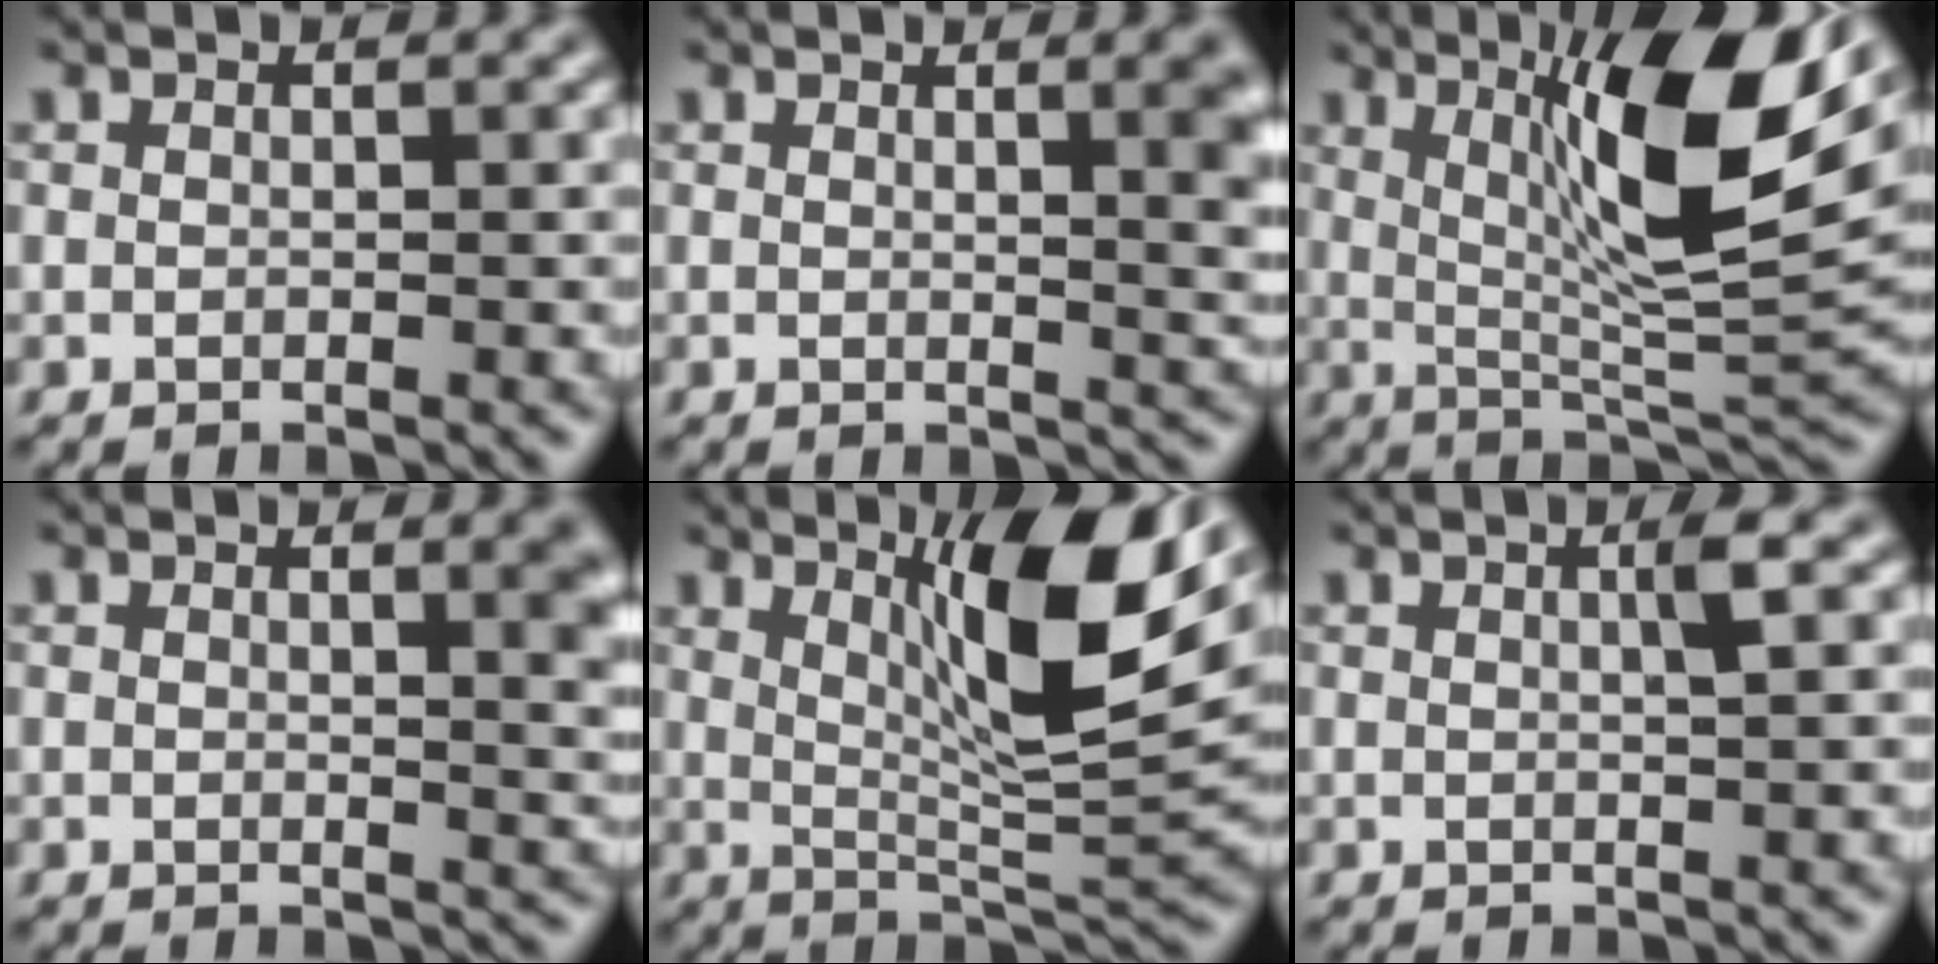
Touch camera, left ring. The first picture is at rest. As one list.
[{"total": 6.5, "force": [1.8, 2.5, 5.6], "torque": [-0.022, 0.012, 0.027]}, {"total": 11.4, "force": [4.0, 2.4, 10.4], "torque": [-0.166, -0.001, 0.079]}, {"total": 5.2, "force": [1.7, 2.1, 4.4], "torque": [-0.015, 0.011, 0.022]}, {"total": 9.3, "force": [3.7, 1.8, 8.4], "torque": [-0.133, -0.007, 0.073]}, {"total": 1.3, "force": [0.2, -0.1, 1.2], "torque": [-0.024, 0.003, 0.007]}]